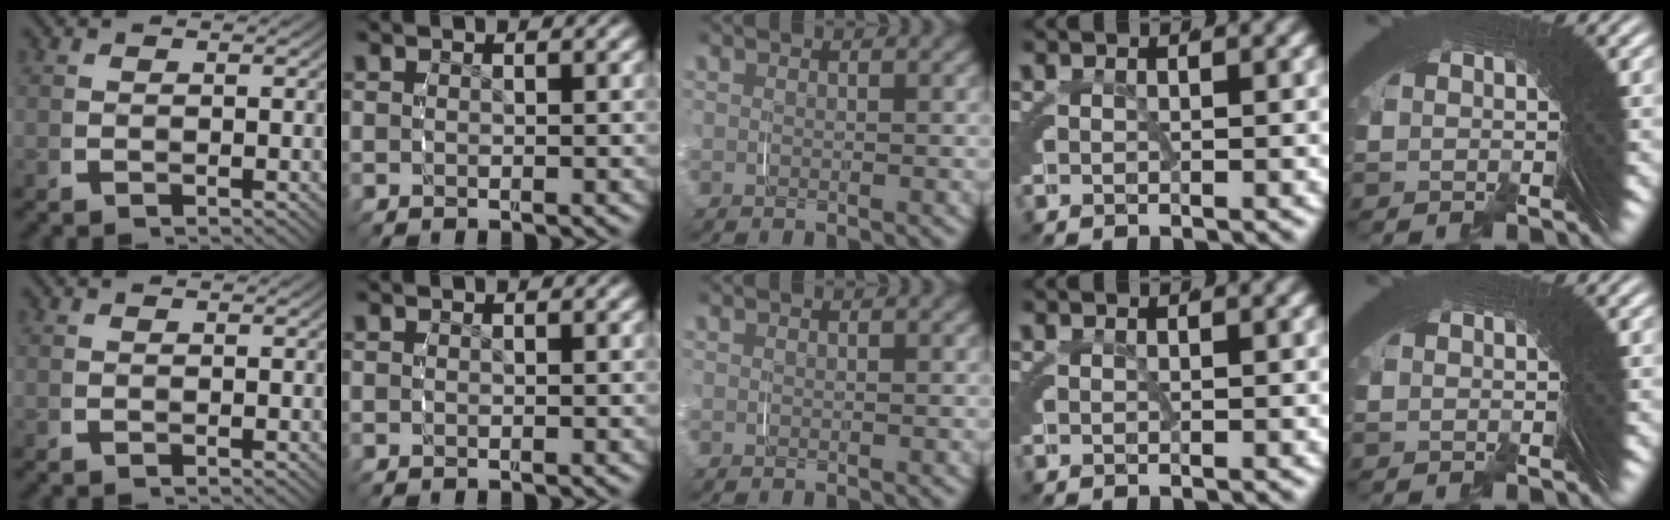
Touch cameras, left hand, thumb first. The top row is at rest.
{}